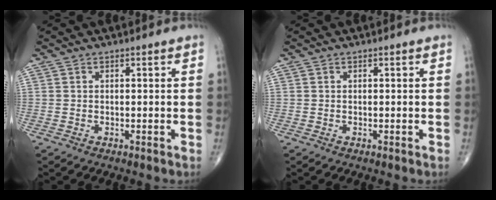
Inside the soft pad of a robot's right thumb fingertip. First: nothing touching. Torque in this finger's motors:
{"motor_torque": [-0.17, 0.01, -0.13, -0.09, 0.01]}